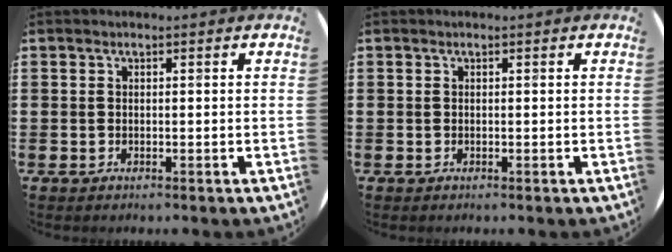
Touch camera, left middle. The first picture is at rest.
{"total": 0.0}